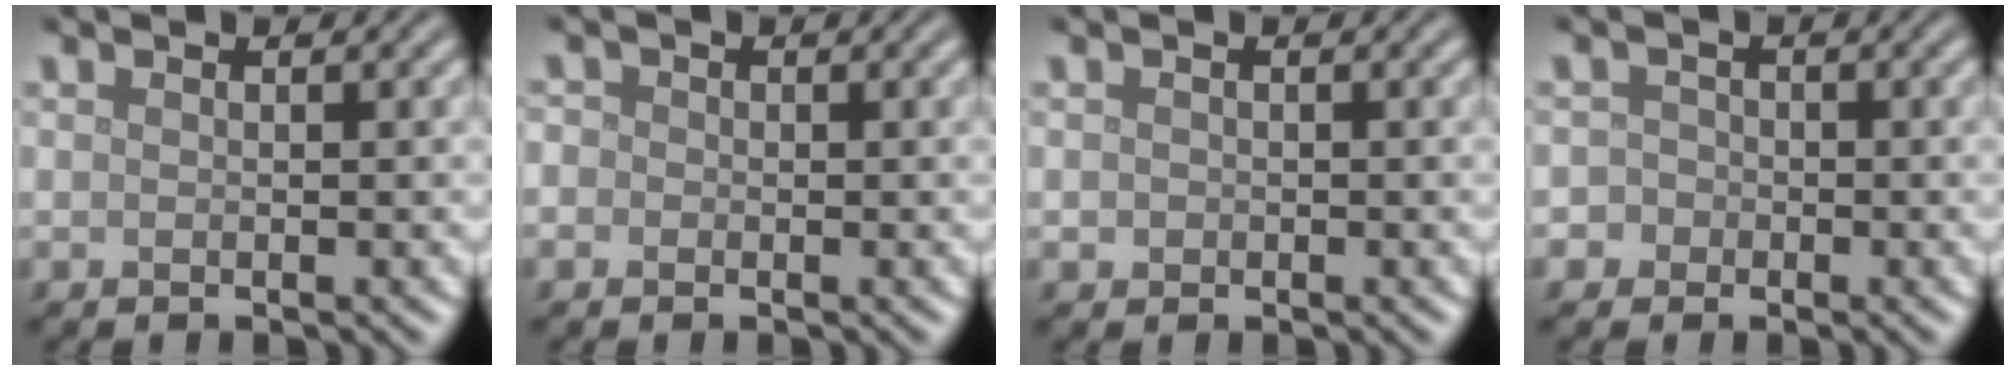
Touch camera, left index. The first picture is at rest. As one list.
[{"total": 1.3, "force": [0.1, 1.2, 0.4], "torque": [-0.002, 0.002, -0.013]}, {"total": 0.6, "force": [-0.1, 0.6, 0.1], "torque": [0.003, -0.004, -0.003]}, {"total": 2.4, "force": [-0.7, 2.3, 0.4], "torque": [0.021, 0.011, -0.031]}]